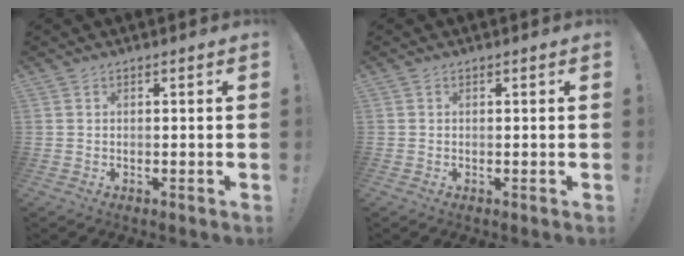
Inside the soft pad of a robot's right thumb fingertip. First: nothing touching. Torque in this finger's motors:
{"motor_torque": [-0.28, 0.30, 0.35, -0.08, 0.01]}